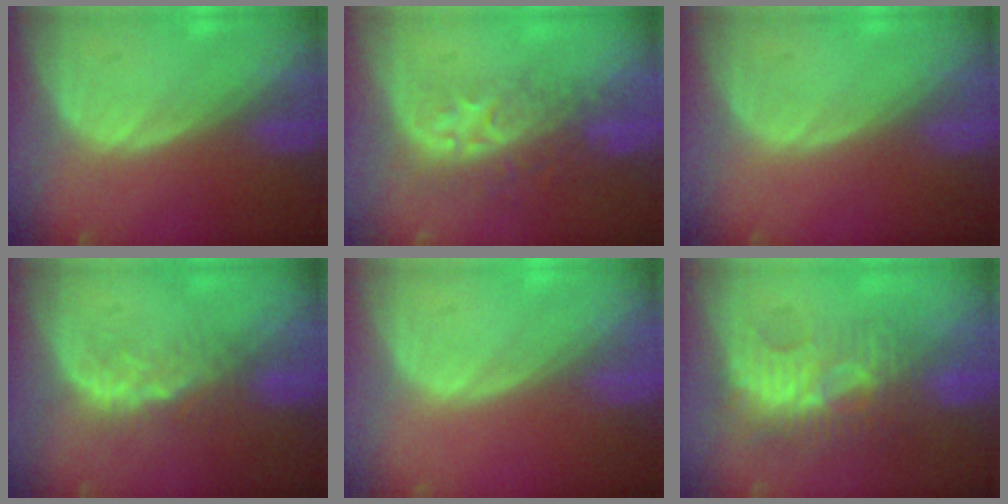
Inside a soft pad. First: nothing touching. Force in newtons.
{"total": 8.7, "press": 7.2, "slide": 5.0}
{"total": 0.0}
{"total": 4.1, "press": 3.5, "slide": 2.1}
{"total": 0.0}
{"total": 9.4, "press": 8.4, "slide": 4.3}